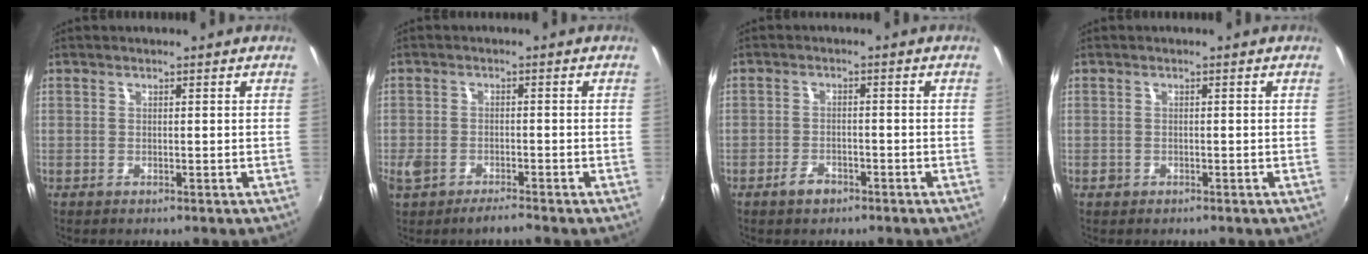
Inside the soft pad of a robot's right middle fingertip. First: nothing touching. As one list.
[{"total": 4.1, "force": [-3.0, 1.4, 2.3], "torque": [-0.063, -0.010, -0.062]}, {"total": 3.8, "force": [-2.6, 1.9, 2.0], "torque": [-0.049, -0.001, -0.045]}, {"total": 1.0, "force": [-0.5, 0.9, 0.2], "torque": [-0.006, -0.003, -0.007]}]